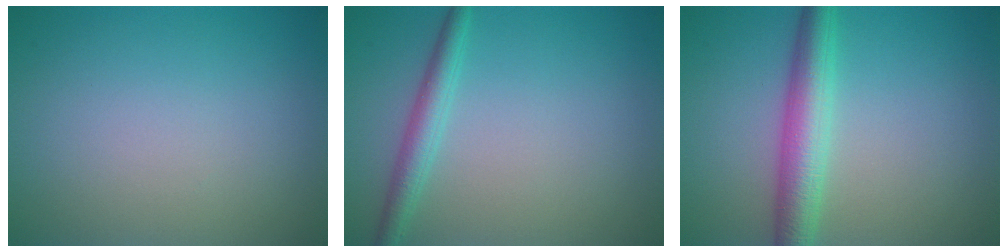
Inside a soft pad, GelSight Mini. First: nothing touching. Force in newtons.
{"total": 2.4, "press": 2.4, "slide": 0.1}
{"total": 4.6, "press": 4.6, "slide": 0.0}